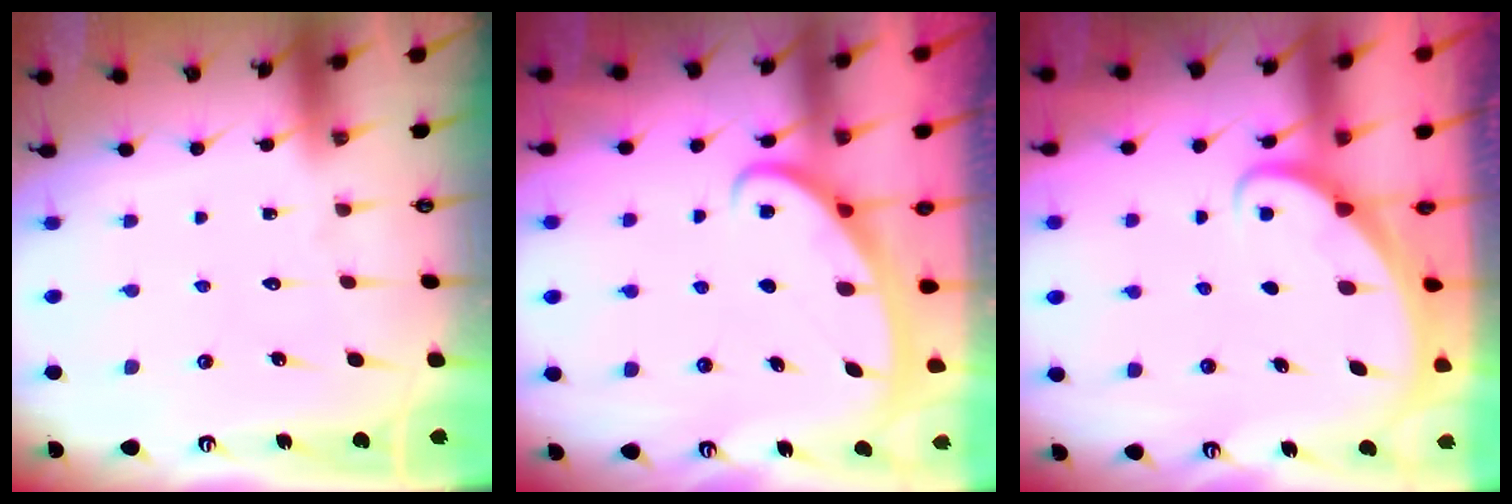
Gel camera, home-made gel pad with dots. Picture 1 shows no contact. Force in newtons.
{"total": 2.7, "press": 2.7, "slide": 0.4}
{"total": 1.6, "press": 1.6, "slide": 0.1}